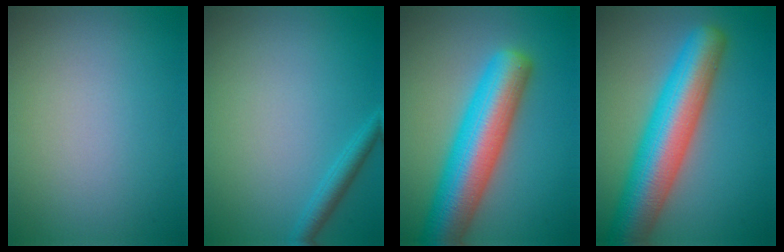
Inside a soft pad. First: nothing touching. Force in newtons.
{"total": 1.9, "press": 1.9, "slide": 0.1}
{"total": 9.8, "press": 9.8, "slide": 0.3}
{"total": 10.2, "press": 10.2, "slide": 0.2}